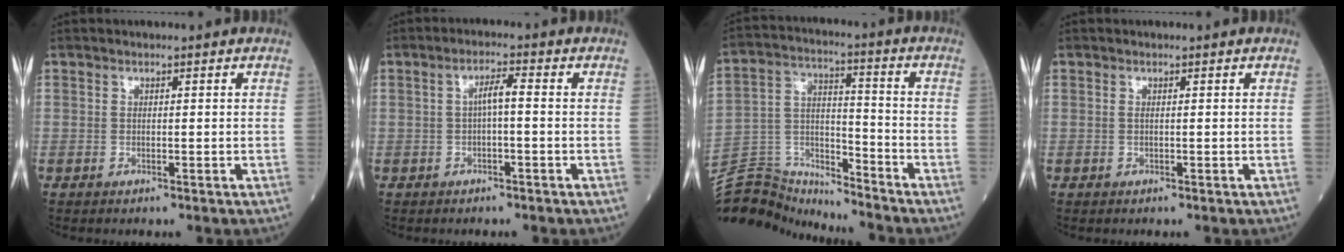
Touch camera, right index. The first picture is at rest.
{"total": 2.7, "force": [-0.2, 0.4, 2.7], "torque": [-0.045, 0.008, -0.003]}
{"total": 12.5, "force": [-11.9, 3.6, 0.9], "torque": [-0.029, 0.060, -0.212]}
{"total": 0.0}